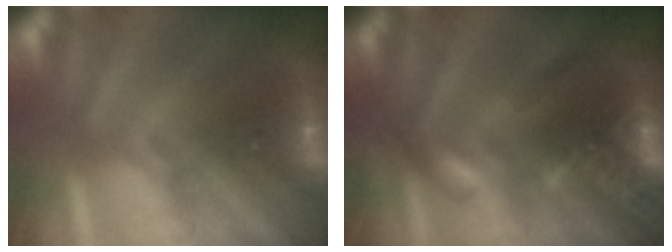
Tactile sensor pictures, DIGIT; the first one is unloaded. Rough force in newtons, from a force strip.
{"total": 2.7}